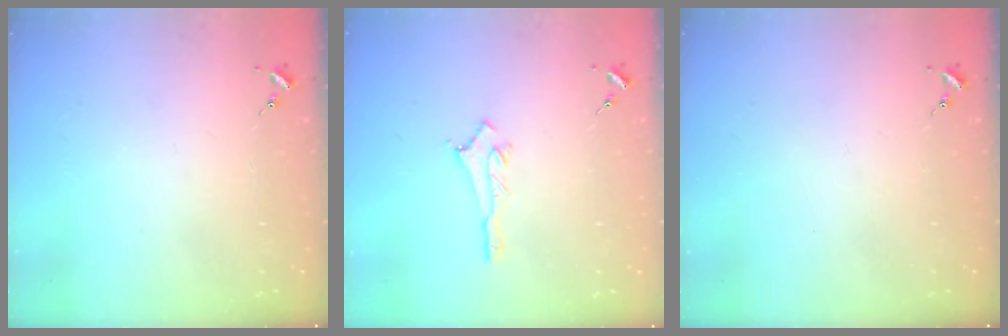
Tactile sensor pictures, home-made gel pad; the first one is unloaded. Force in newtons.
{"total": 2.9, "press": 2.9, "slide": 0.3}
{"total": 0.0}